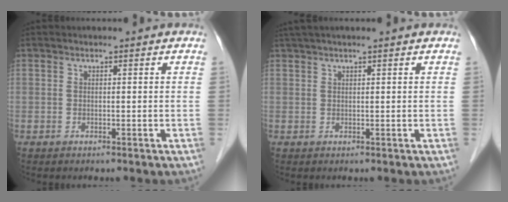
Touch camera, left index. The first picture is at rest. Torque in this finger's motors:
{"motor_torque": [0.82, -0.88, 0.20, 0.05]}